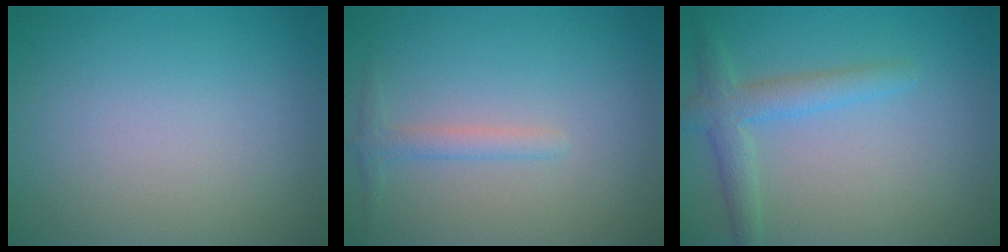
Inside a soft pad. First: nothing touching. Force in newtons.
{"total": 1.5, "press": 1.5, "slide": 0.0}
{"total": 2.9, "press": 2.9, "slide": 0.2}